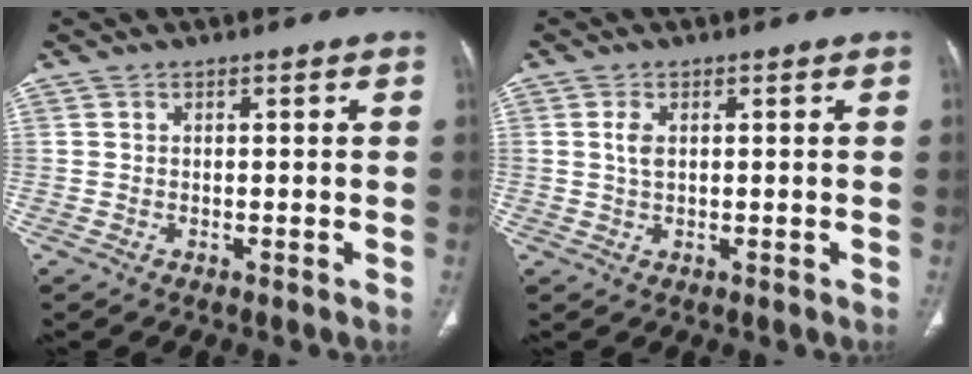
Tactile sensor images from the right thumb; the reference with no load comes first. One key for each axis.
{"total": 2.4, "fx": 0.5, "fy": 1.3, "fz": 2.0, "tx": -0.046, "ty": 0.003, "tz": 0.011}